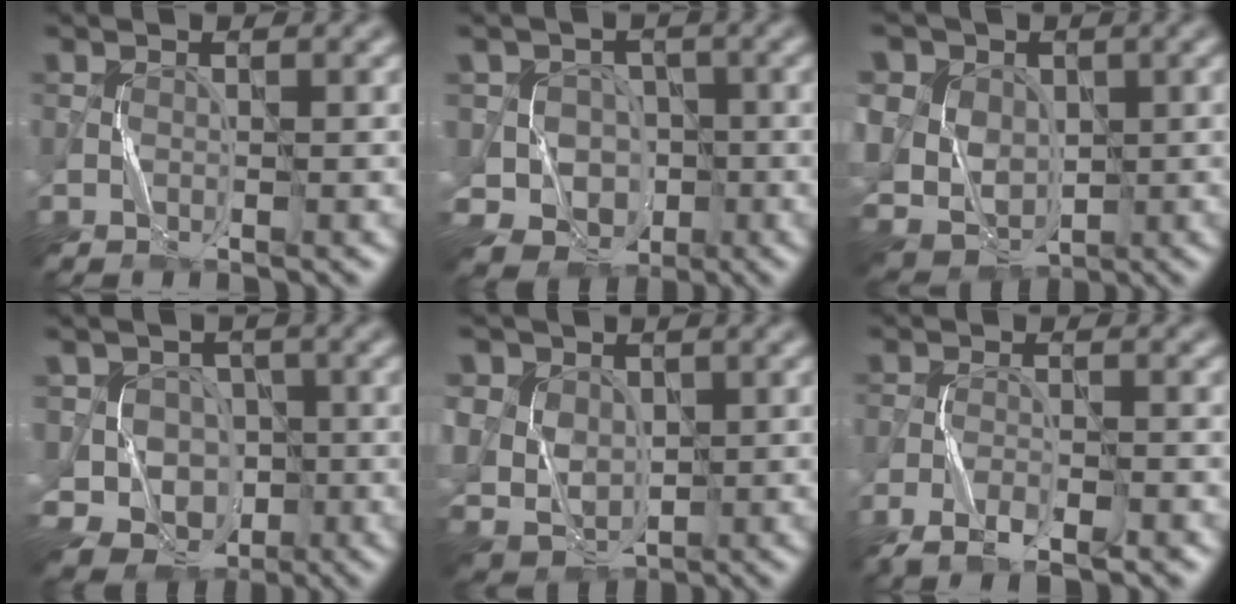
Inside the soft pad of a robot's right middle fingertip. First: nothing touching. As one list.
[{"total": 8.0, "force": [-3.0, 7.1, 2.2], "torque": [-0.021, 0.014, -0.072]}, {"total": 10.0, "force": [2.4, 8.4, 4.9], "torque": [-0.115, 0.037, 0.016]}, {"total": 9.1, "force": [-3.6, 8.0, 2.7], "torque": [-0.031, 0.007, -0.080]}, {"total": 7.8, "force": [2.2, 6.6, 3.6], "torque": [-0.081, 0.026, 0.029]}, {"total": 4.6, "force": [-3.3, 1.4, 3.0], "torque": [-0.056, -0.005, -0.056]}]